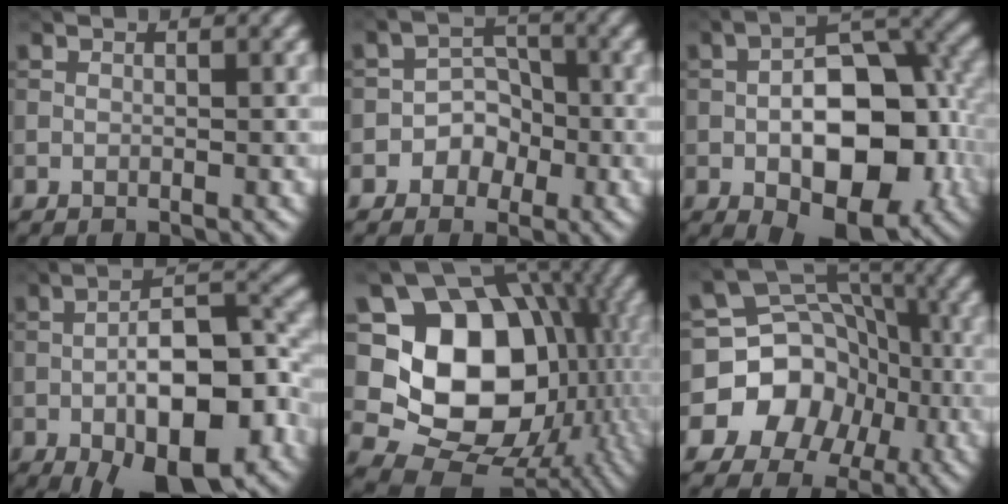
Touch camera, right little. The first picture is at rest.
{"total": 3.4, "force": [-1.5, 2.8, 1.1], "torque": [0.012, 0.012, -0.042]}
{"total": 12.7, "force": [-2.9, 7.2, 10.1], "torque": [-0.147, -0.013, -0.043]}
{"total": 13.4, "force": [-5.3, 6.0, 10.8], "torque": [-0.160, -0.014, -0.080]}
{"total": 15.3, "force": [0.2, 12.4, 8.9], "torque": [-0.140, -0.026, 0.002]}
{"total": 9.2, "force": [-3.1, 8.2, 2.8], "torque": [-0.033, 0.007, -0.085]}